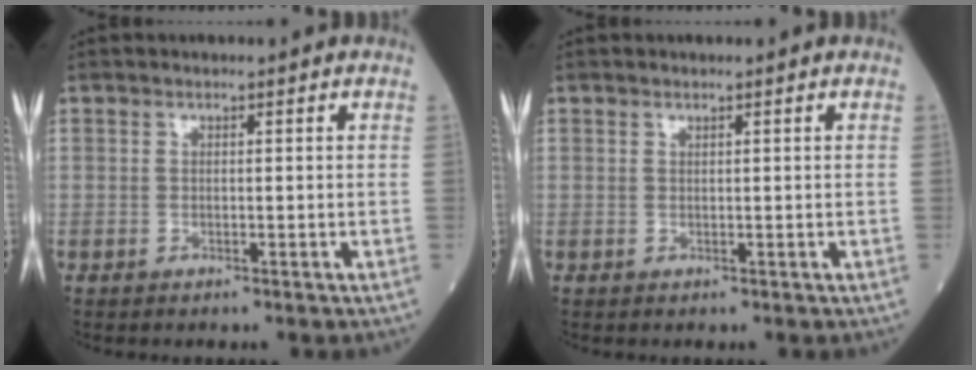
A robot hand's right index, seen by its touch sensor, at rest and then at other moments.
{"total": 0.0}